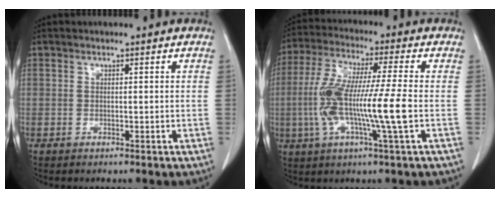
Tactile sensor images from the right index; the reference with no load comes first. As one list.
[{"total": 13.6, "force": [-2.1, -0.2, 13.4], "torque": [-0.268, -0.006, -0.047]}]